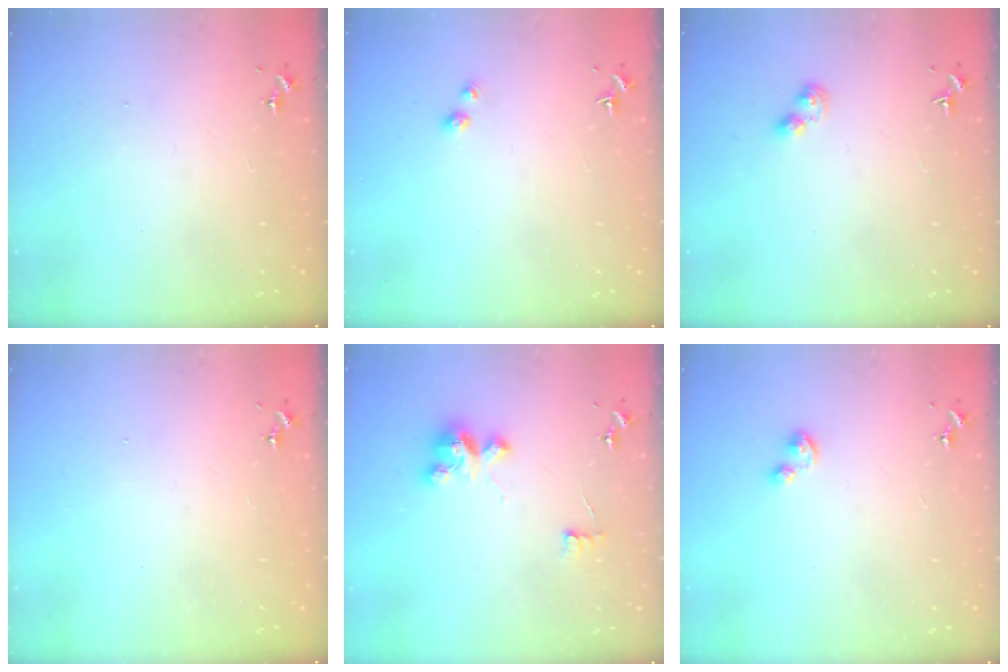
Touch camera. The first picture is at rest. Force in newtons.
{"total": 2.7, "press": 2.7, "slide": 0.2}
{"total": 3.1, "press": 3.1, "slide": 0.4}
{"total": 0.0}
{"total": 6.4, "press": 6.4, "slide": 0.2}
{"total": 1.9, "press": 1.9, "slide": 0.3}